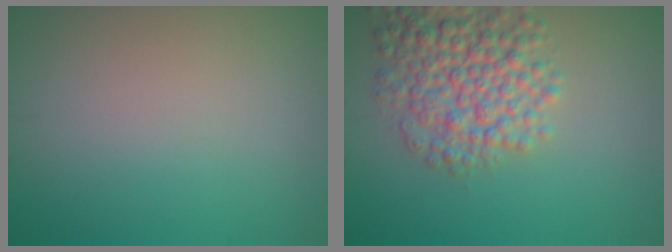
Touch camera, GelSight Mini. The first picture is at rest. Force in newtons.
{"total": 6.2, "press": 6.2, "slide": 0.2}